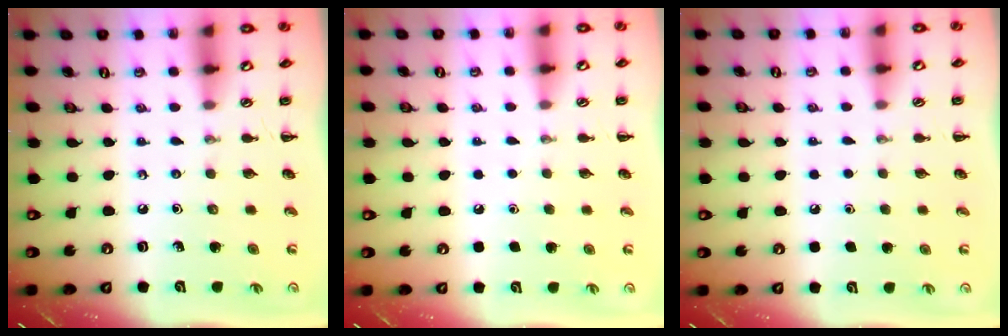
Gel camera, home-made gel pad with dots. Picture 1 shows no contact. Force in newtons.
{"total": 1.6, "press": 1.6, "slide": 0.1}
{"total": 1.8, "press": 1.8, "slide": 0.1}